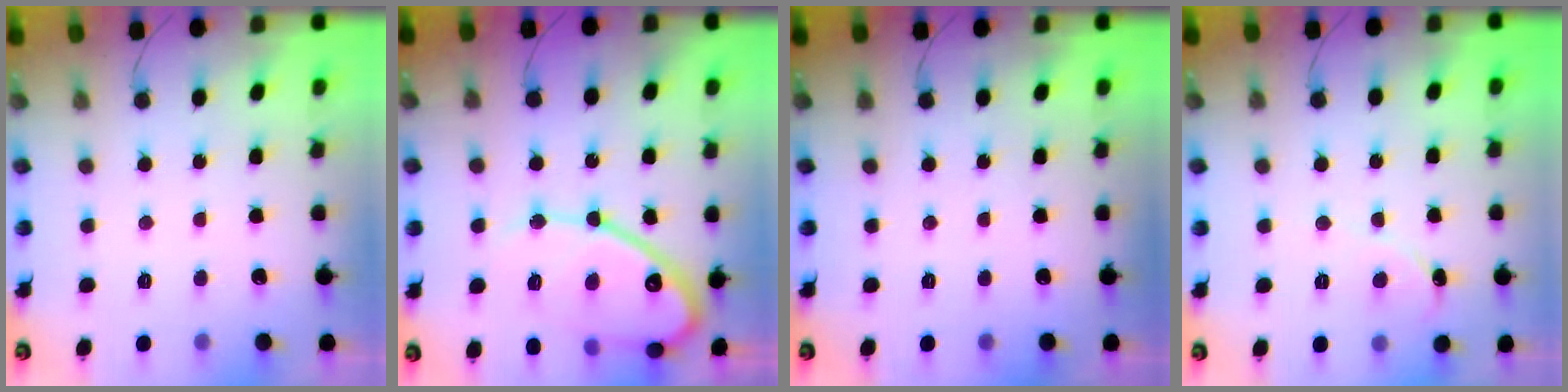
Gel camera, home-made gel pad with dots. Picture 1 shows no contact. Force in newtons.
{"total": 17.6, "press": 17.5, "slide": 1.3}
{"total": 0.0}
{"total": 0.0}